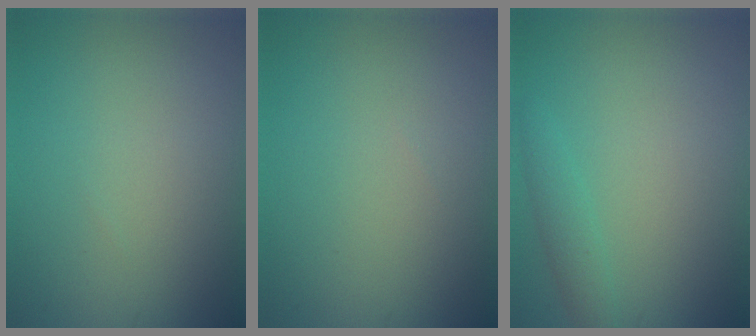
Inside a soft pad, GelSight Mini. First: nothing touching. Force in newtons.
{"total": 0.0}
{"total": 1.6, "press": 1.6, "slide": 0.1}